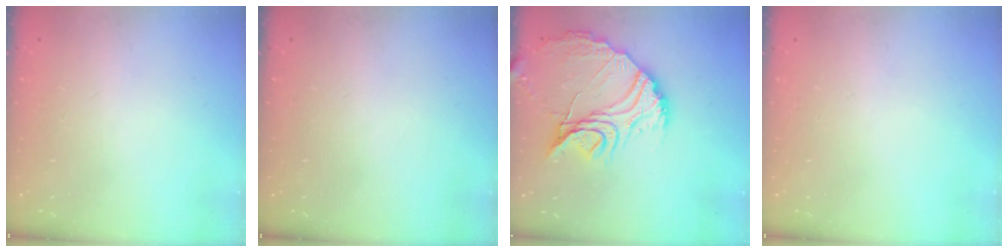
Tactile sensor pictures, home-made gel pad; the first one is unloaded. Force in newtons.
{"total": 0.0}
{"total": 16.8, "press": 16.7, "slide": 1.3}
{"total": 0.0}